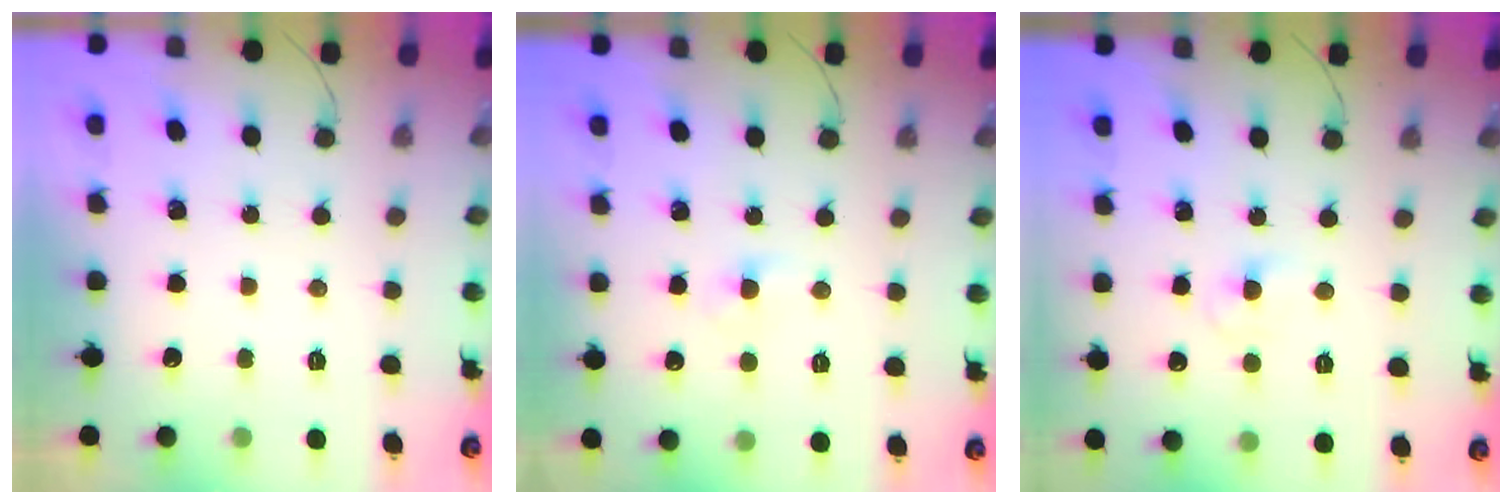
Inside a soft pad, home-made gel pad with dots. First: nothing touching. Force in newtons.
{"total": 2.7, "press": 2.4, "slide": 1.2}
{"total": 2.3, "press": 2.1, "slide": 1.0}